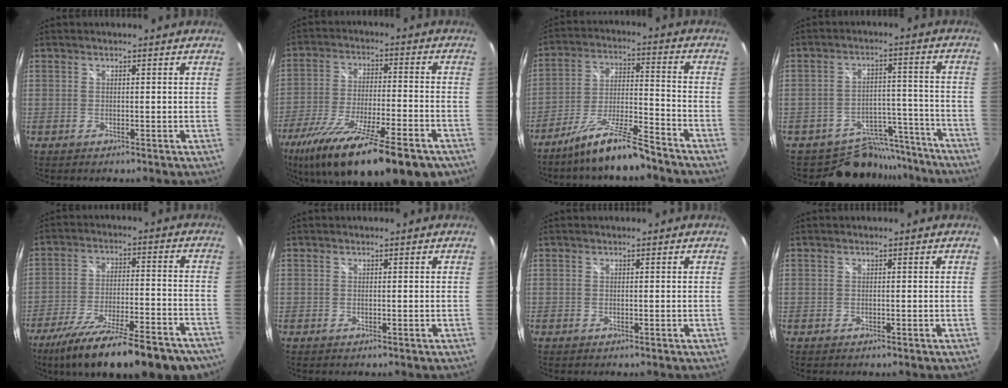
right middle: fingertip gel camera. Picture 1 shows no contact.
{"total": 24.8, "force": [-17.2, 6.1, 16.8], "torque": [-0.305, -0.069, -0.270]}
{"total": 11.6, "force": [-9.6, 0.8, 6.5], "torque": [-0.133, -0.004, -0.170]}
{"total": 12.3, "force": [-11.0, 5.5, 1.2], "torque": [-0.025, 0.039, -0.149]}
{"total": 26.8, "force": [-21.2, 6.8, 14.9], "torque": [-0.251, -0.051, -0.300]}
{"total": 0.0}
{"total": 0.0}
{"total": 0.0}